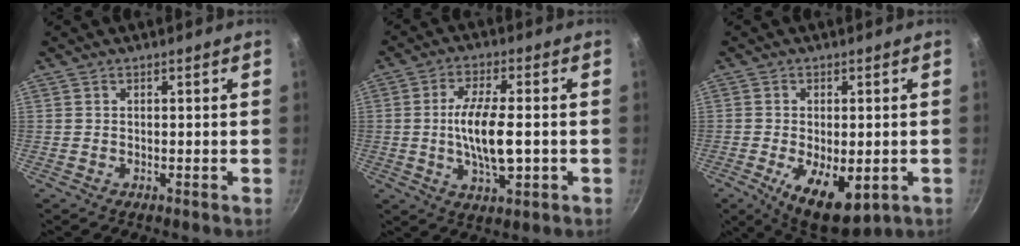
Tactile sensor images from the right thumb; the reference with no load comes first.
{"total": 10.9, "force": [-1.1, 4.0, 10.1], "torque": [-0.184, 0.008, -0.020]}
{"total": 11.6, "force": [-3.4, 5.4, 9.6], "torque": [-0.136, -0.009, -0.038]}